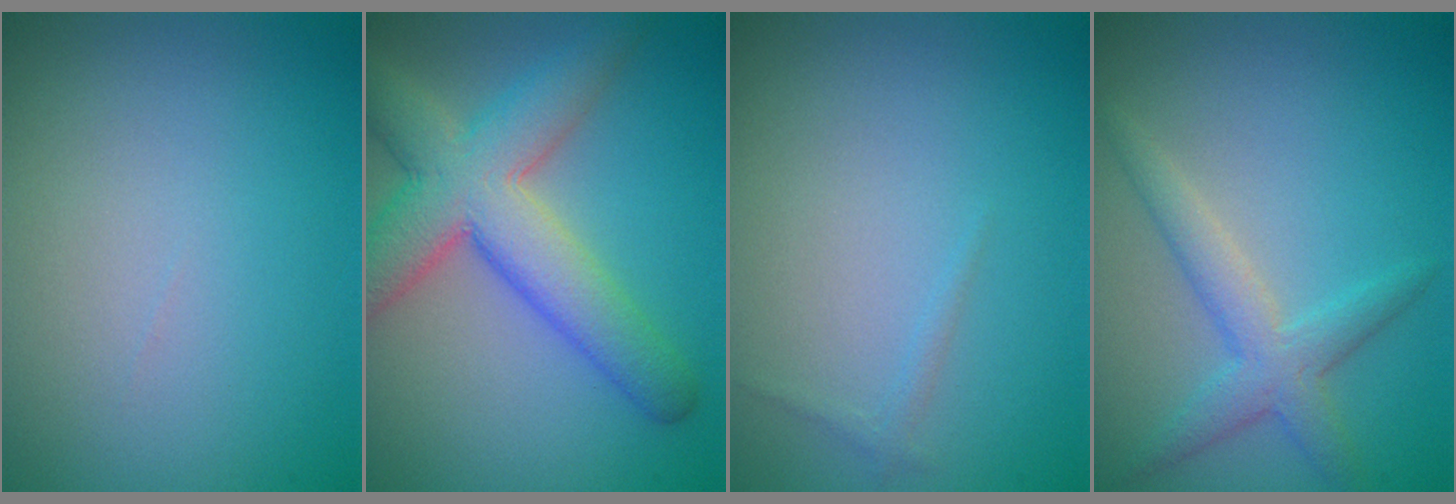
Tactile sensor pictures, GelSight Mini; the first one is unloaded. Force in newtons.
{"total": 7.4, "press": 7.4, "slide": 0.2}
{"total": 0.6, "press": 0.6, "slide": 0.0}
{"total": 3.0, "press": 3.0, "slide": 0.1}